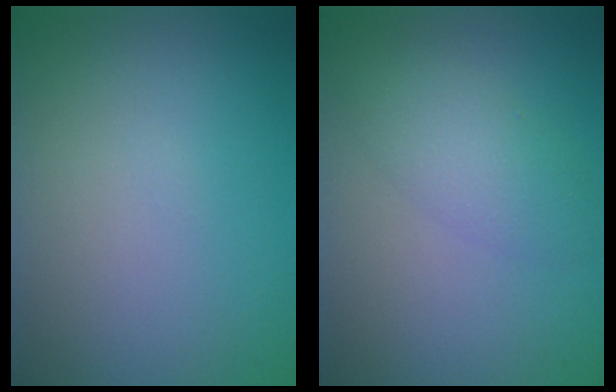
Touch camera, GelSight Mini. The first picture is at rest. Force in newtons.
{"total": 3.0, "press": 3.0, "slide": 0.1}